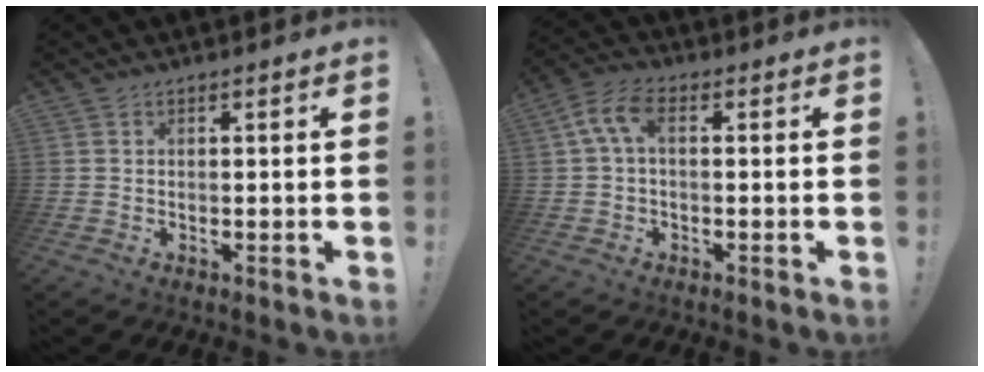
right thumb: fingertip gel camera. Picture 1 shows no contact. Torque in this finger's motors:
{"motor_torque": [0.30, 0.42, 0.46, -0.11, 0.36]}